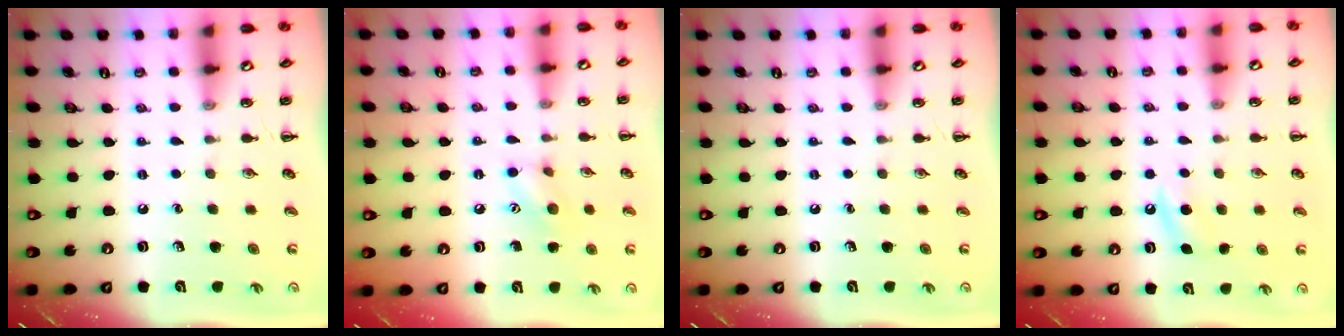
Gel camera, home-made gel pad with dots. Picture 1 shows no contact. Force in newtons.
{"total": 8.0, "press": 8.0, "slide": 0.5}
{"total": 0.0}
{"total": 6.1, "press": 6.0, "slide": 1.5}